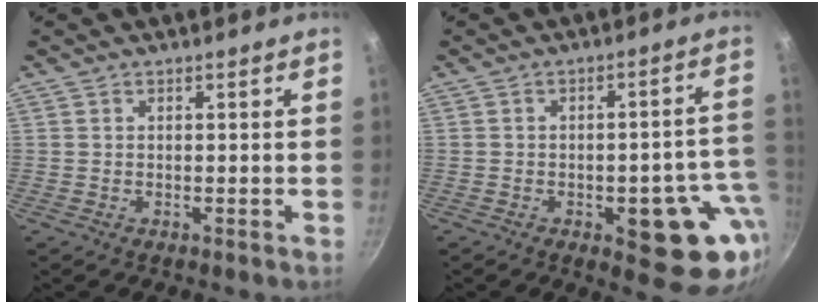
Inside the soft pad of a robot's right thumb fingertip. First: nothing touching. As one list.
[{"total": 14.7, "force": [-4.1, 6.6, 12.5], "torque": [-0.092, 0.021, -0.050]}]